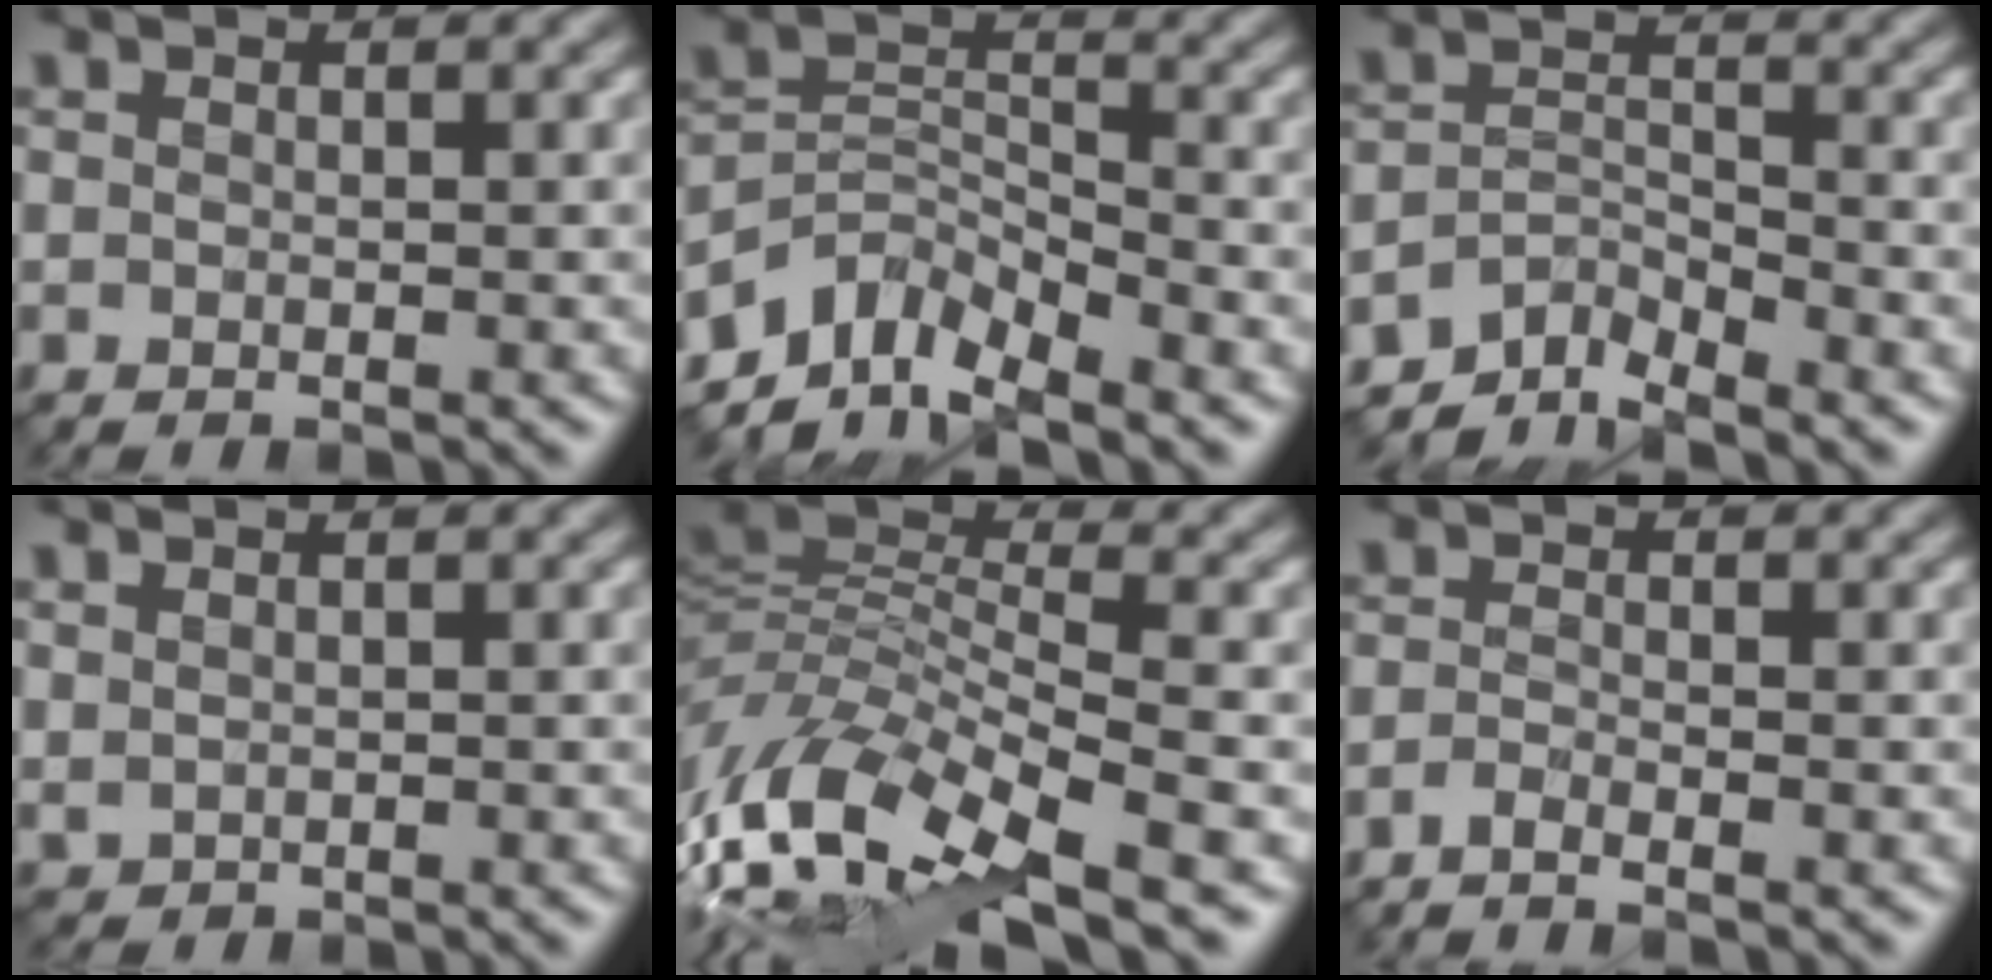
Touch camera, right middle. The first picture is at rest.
{"total": 5.5, "force": [-4.6, 2.1, 2.1], "torque": [-0.030, -0.005, -0.095]}
{"total": 3.6, "force": [-3.4, 0.6, 0.8], "torque": [-0.011, 0.003, -0.072]}
{"total": 0.8, "force": [0.8, 0.3, 0.1], "torque": [-0.007, -0.003, 0.022]}
{"total": 12.0, "force": [-5.0, 4.8, 9.9], "torque": [-0.221, -0.010, -0.093]}
{"total": 1.6, "force": [-1.4, 0.0, 0.8], "torque": [-0.020, -0.005, -0.037]}